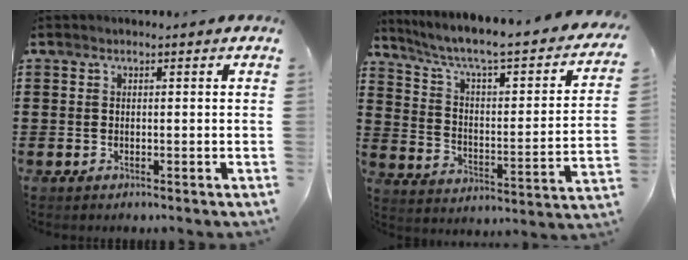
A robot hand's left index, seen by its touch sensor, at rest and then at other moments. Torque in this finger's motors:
{"motor_torque": [1.66, -0.48, 0.71, 0.21]}